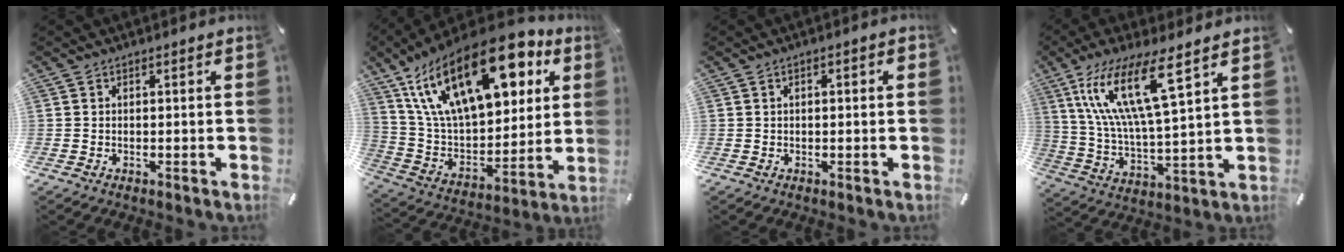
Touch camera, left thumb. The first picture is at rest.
{"total": 29.0, "force": [14.0, 14.8, 20.6], "torque": [-0.402, -0.079, 0.239]}
{"total": 1.5, "force": [-0.1, 0.7, 1.3], "torque": [-0.023, 0.005, -0.003]}
{"total": 17.2, "force": [9.4, 3.4, 14.0], "torque": [-0.310, -0.026, 0.150]}